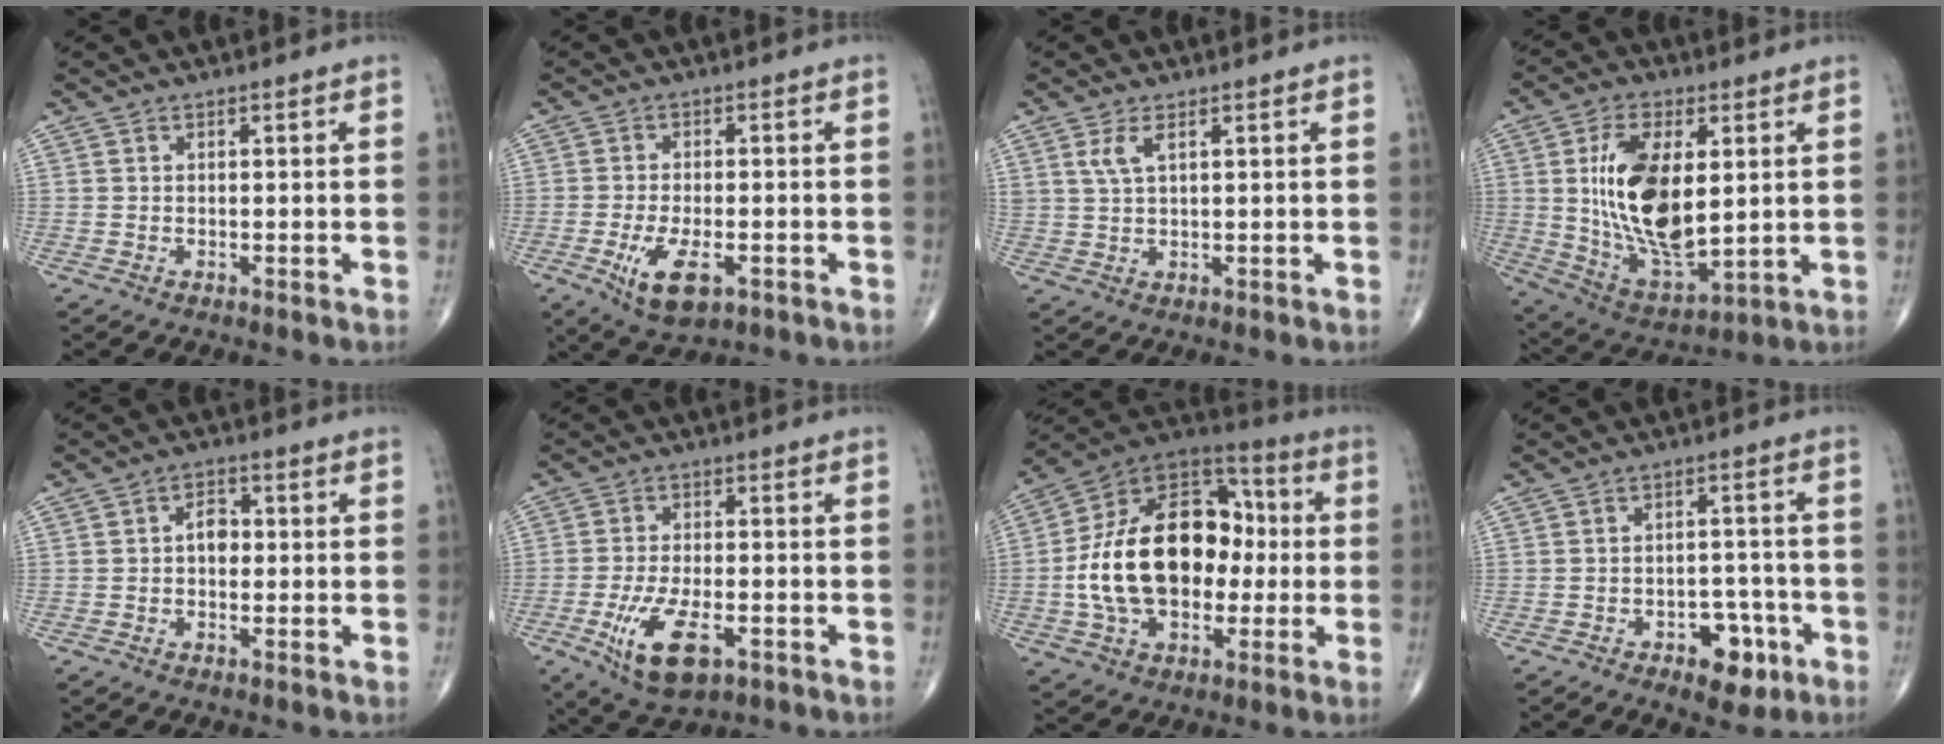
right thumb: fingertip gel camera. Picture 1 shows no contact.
{"total": 8.0, "force": [-3.1, 3.5, 6.5], "torque": [-0.120, -0.004, -0.045]}
{"total": 3.1, "force": [1.5, 1.1, 2.5], "torque": [-0.055, -0.002, 0.038]}
{"total": 18.6, "force": [2.7, 9.3, 15.9], "torque": [-0.282, -0.020, 0.061]}
{"total": 3.6, "force": [0.0, 2.5, 2.6], "torque": [-0.029, 0.012, -0.008]}
{"total": 11.1, "force": [-4.4, 4.9, 8.9], "torque": [-0.168, 0.002, -0.068]}
{"total": 24.6, "force": [-1.0, 15.8, 18.8], "torque": [-0.312, 0.037, -0.014]}
{"total": 7.5, "force": [-3.9, 4.3, 4.8], "torque": [-0.035, 0.029, -0.050]}